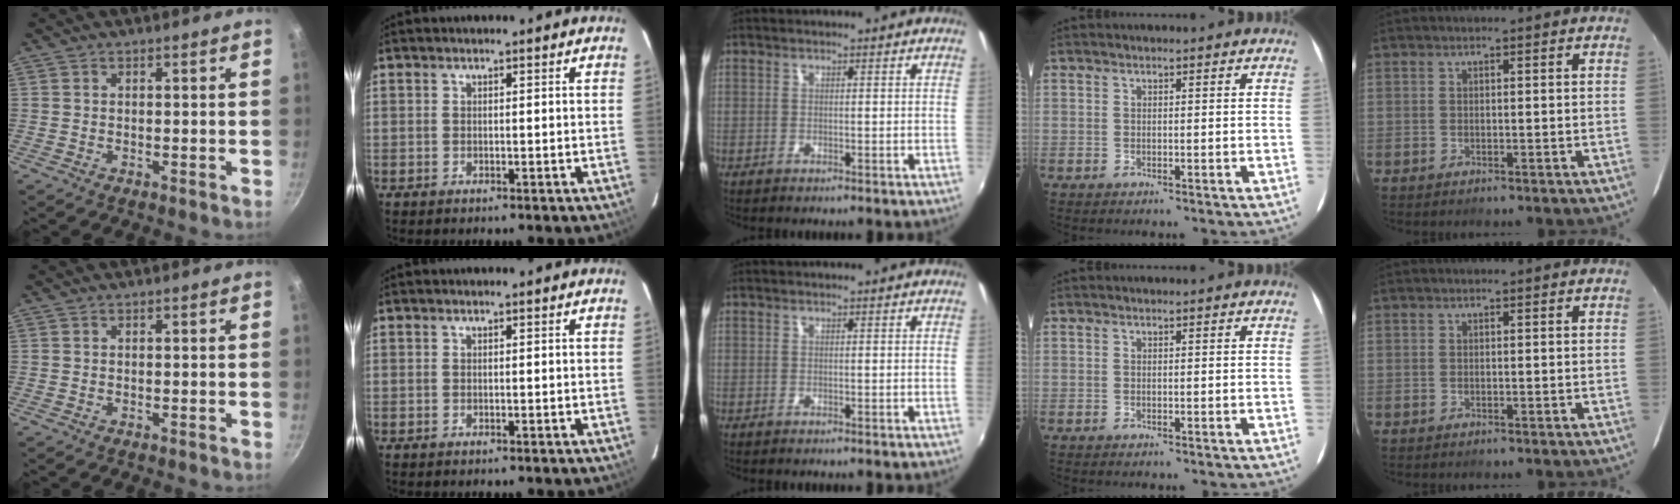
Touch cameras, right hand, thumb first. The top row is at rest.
{}